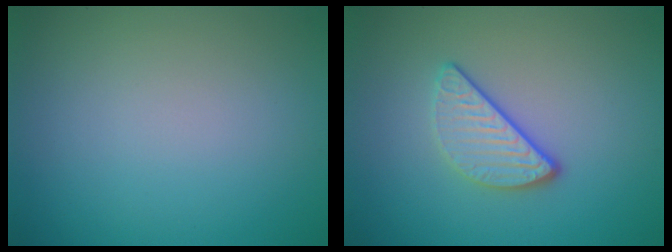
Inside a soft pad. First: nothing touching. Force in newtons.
{"total": 2.9, "press": 2.4, "slide": 1.6}